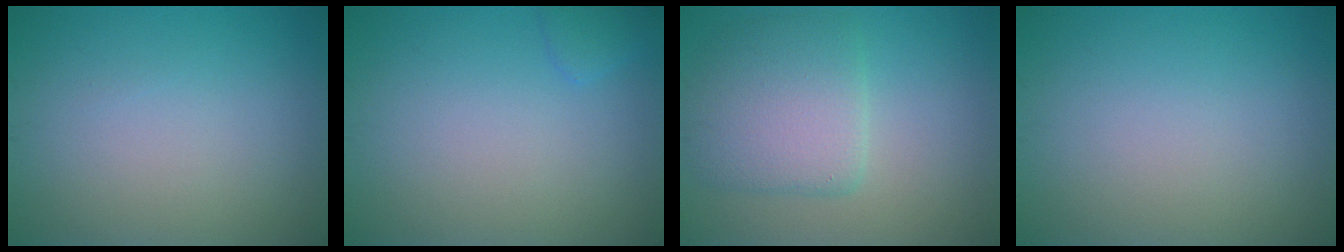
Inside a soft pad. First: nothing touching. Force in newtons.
{"total": 1.0, "press": 1.0, "slide": 0.1}
{"total": 5.5, "press": 5.5, "slide": 0.3}
{"total": 0.0}